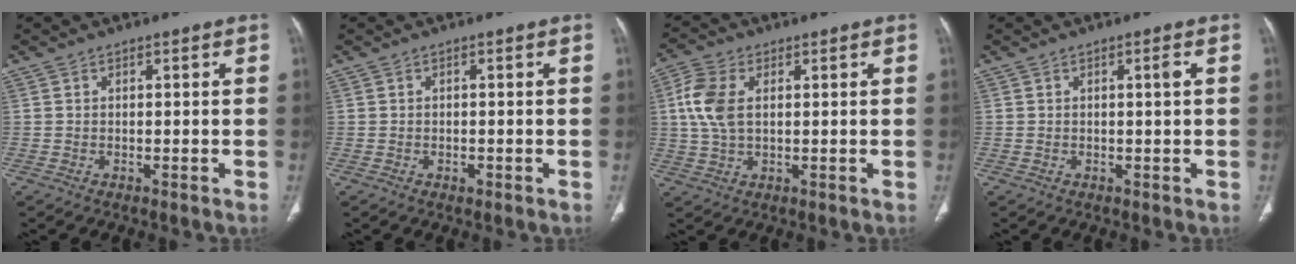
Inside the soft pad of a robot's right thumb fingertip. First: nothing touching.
{"total": 1.0, "force": [-0.4, 0.7, 0.5], "torque": [-0.005, 0.001, -0.005]}
{"total": 7.8, "force": [1.4, 4.6, 6.1], "torque": [-0.148, 0.010, 0.028]}
{"total": 1.5, "force": [0.1, 0.1, 1.4], "torque": [-0.027, 0.001, 0.002]}